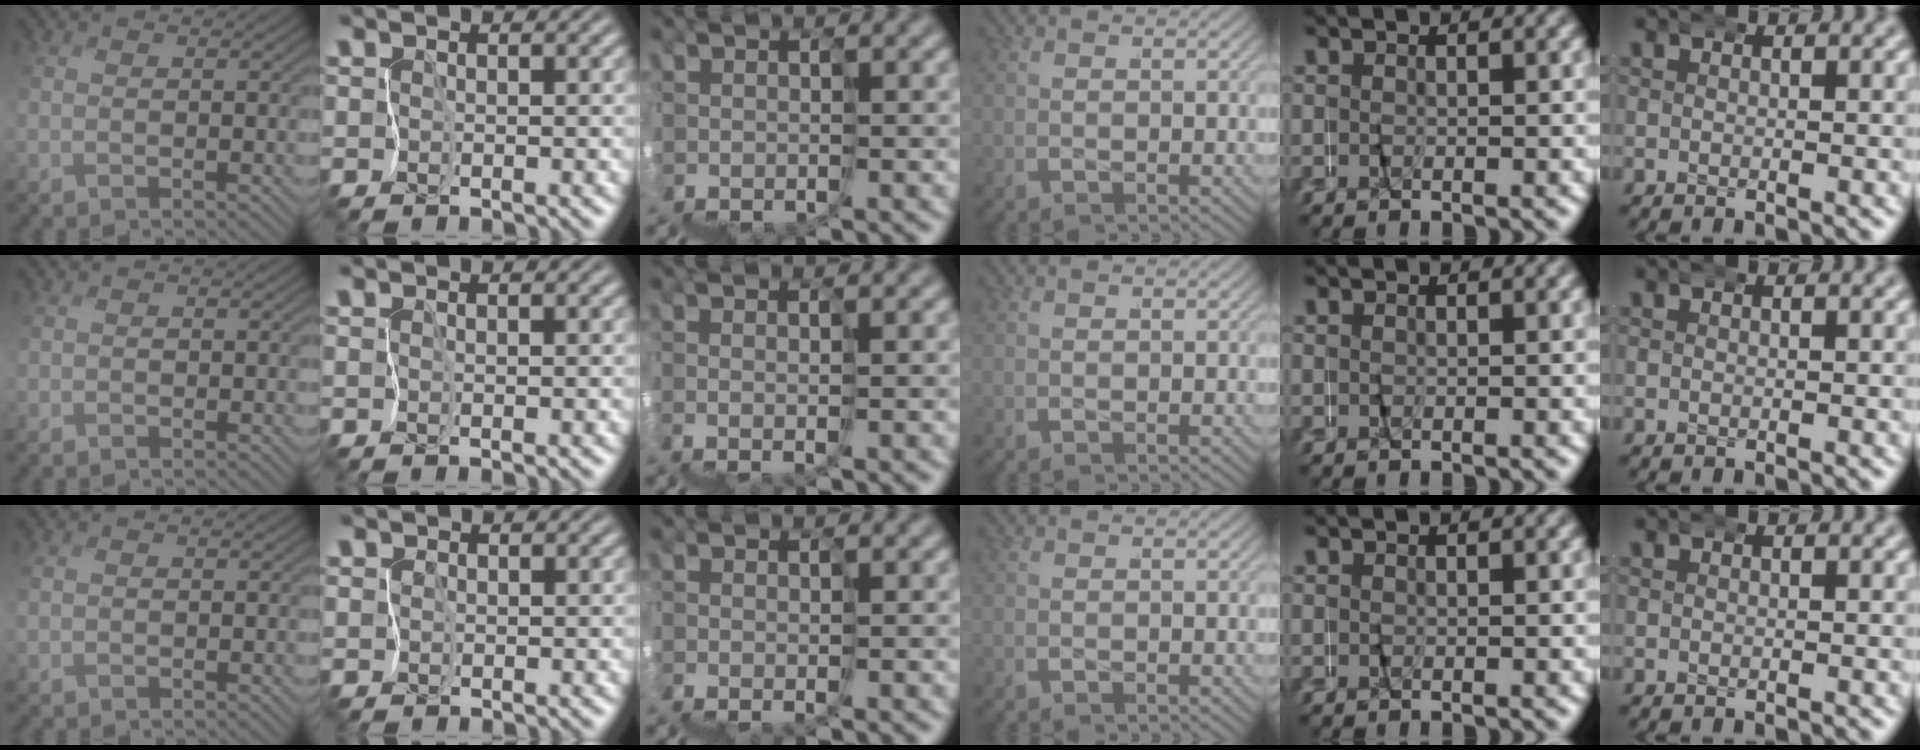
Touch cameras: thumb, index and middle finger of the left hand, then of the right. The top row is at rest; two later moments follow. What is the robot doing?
{"motion": "wrap", "object": "netting"}